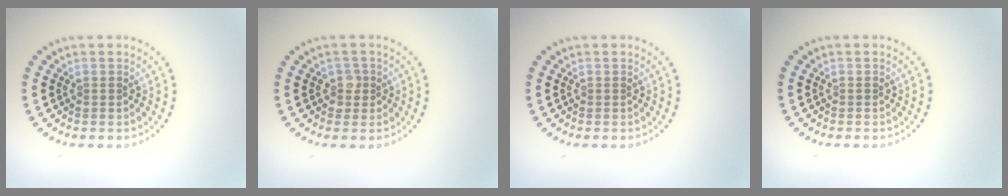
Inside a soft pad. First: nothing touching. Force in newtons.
{"total": 1.4, "press": 1.2, "slide": 0.7}
{"total": 0.0}
{"total": 0.0}